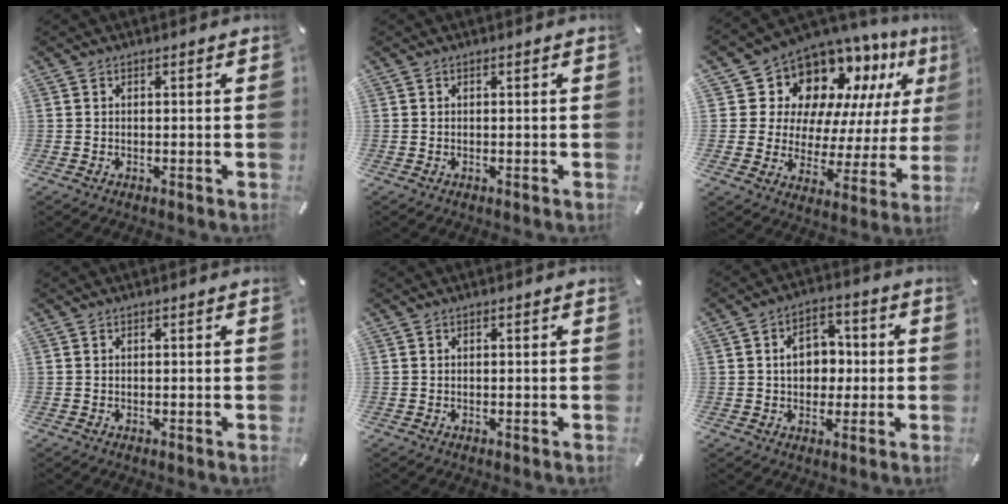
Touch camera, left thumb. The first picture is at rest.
{"total": 0.0}
{"total": 13.8, "force": [10.2, 8.5, 3.8], "torque": [-0.076, -0.099, 0.179]}
{"total": 0.0}
{"total": 0.0}
{"total": 8.6, "force": [0.2, 6.8, 5.4], "torque": [-0.077, 0.009, 0.001]}